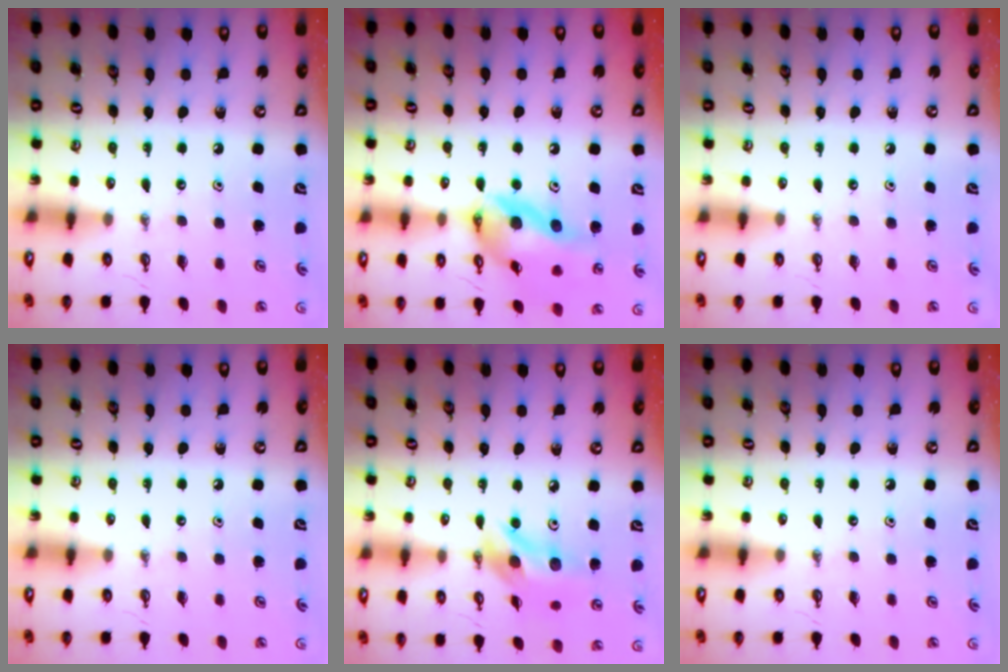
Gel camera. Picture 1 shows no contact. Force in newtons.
{"total": 16.7, "press": 16.5, "slide": 2.6}
{"total": 1.0, "press": 0.0, "slide": 1.0}
{"total": 0.0}
{"total": 12.6, "press": 12.6, "slide": 0.8}
{"total": 0.0}